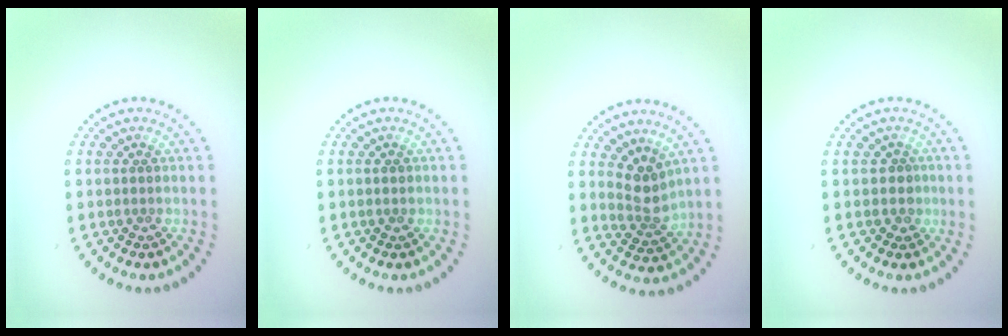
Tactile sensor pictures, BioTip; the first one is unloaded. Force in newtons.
{"total": 0.8, "press": 0.8, "slide": 0.1}
{"total": 2.7, "press": 2.2, "slide": 1.5}
{"total": 1.0, "press": 0.7, "slide": 0.7}